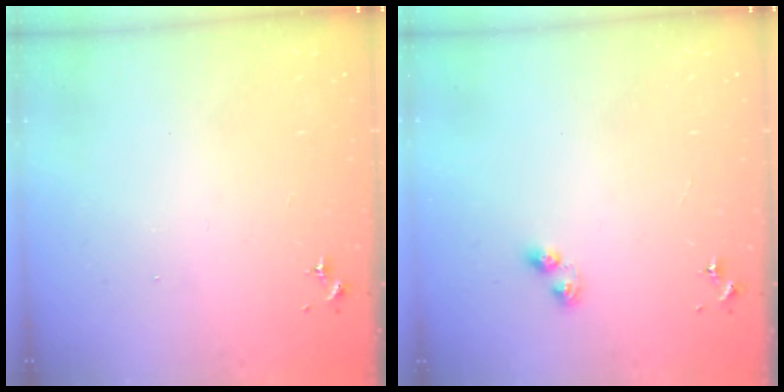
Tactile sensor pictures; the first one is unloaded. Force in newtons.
{"total": 4.0, "press": 4.0, "slide": 0.5}